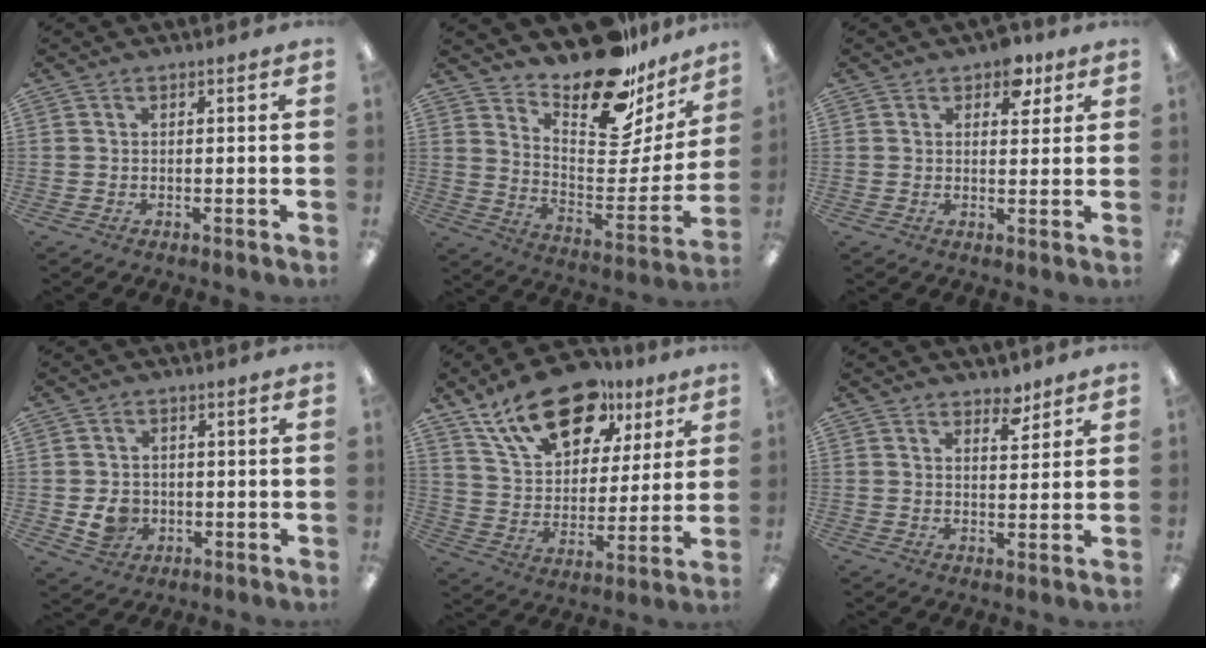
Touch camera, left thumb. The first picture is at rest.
{"total": 21.4, "force": [17.8, 7.5, 9.2], "torque": [-0.117, -0.138, 0.299]}
{"total": 5.9, "force": [3.8, 3.4, 3.1], "torque": [-0.021, -0.014, 0.061]}
{"total": 5.3, "force": [-0.9, 4.7, 2.1], "torque": [-0.022, 0.001, -0.016]}
{"total": 20.6, "force": [13.4, 10.8, 11.3], "torque": [-0.187, -0.063, 0.235]}
{"total": 4.6, "force": [3.8, 2.0, 1.6], "torque": [0.001, -0.030, 0.063]}